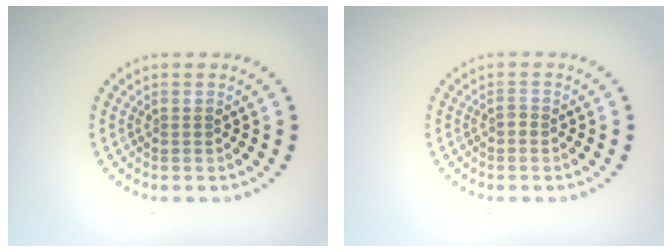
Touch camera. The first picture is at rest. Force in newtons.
{"total": 0.5, "press": 0.4, "slide": 0.3}